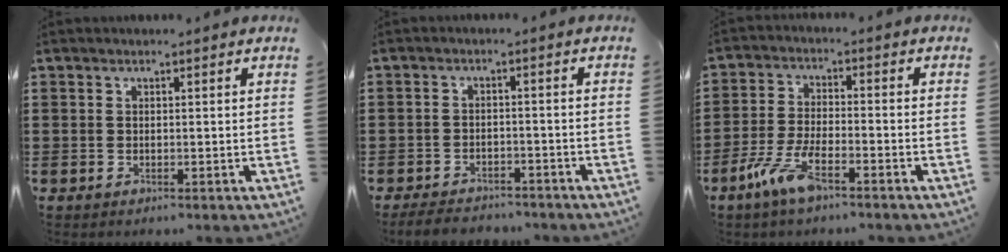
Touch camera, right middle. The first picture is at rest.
{"total": 3.6, "force": [-3.5, 0.9, 0.2], "torque": [-0.013, 0.001, -0.076]}
{"total": 7.2, "force": [-4.3, 1.8, 5.4], "torque": [-0.127, -0.011, -0.083]}